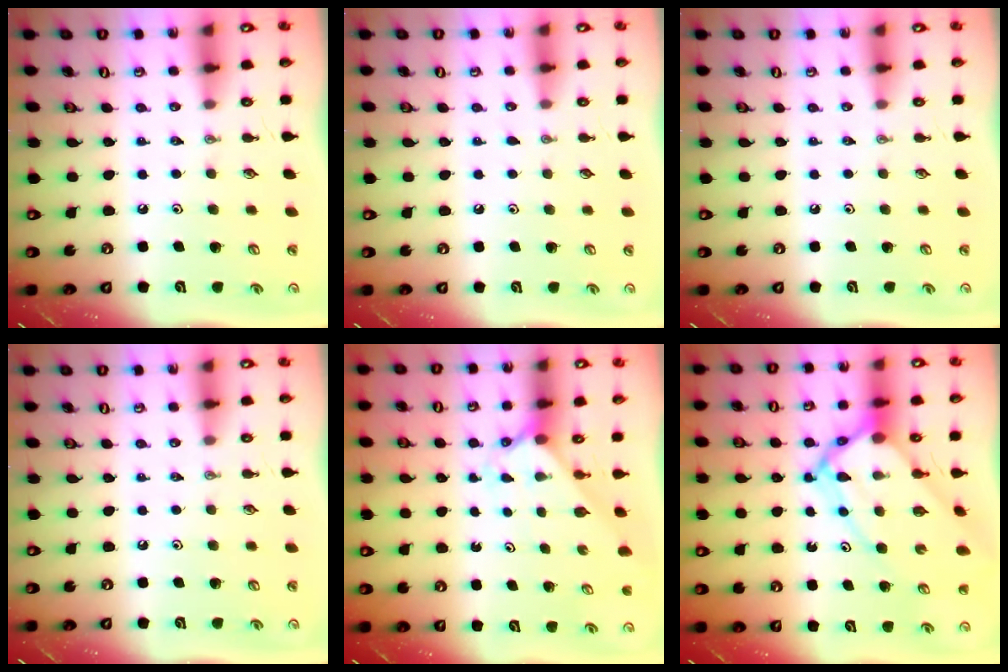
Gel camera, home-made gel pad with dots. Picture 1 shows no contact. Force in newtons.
{"total": 2.8, "press": 2.8, "slide": 0.3}
{"total": 0.0}
{"total": 0.0}
{"total": 1.9, "press": 1.9, "slide": 0.2}
{"total": 13.1, "press": 13.0, "slide": 1.2}